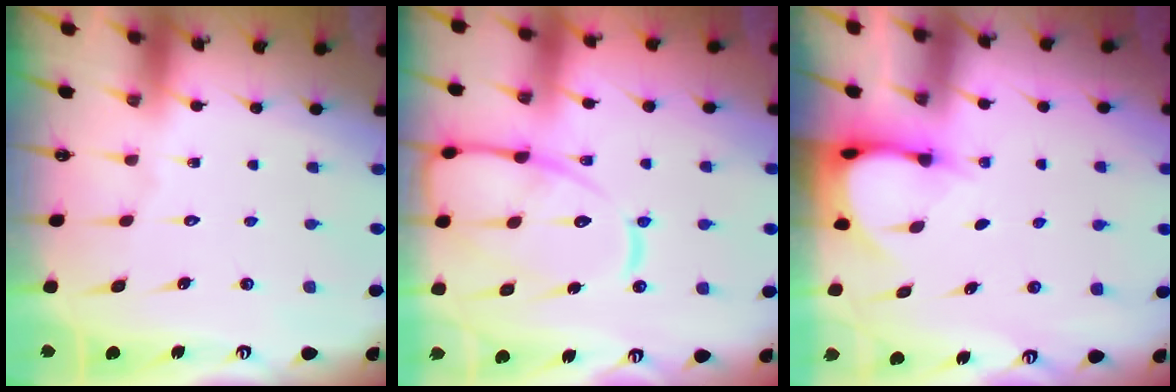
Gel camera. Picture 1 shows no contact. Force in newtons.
{"total": 16.0, "press": 15.9, "slide": 1.5}
{"total": 4.0, "press": 3.9, "slide": 0.3}